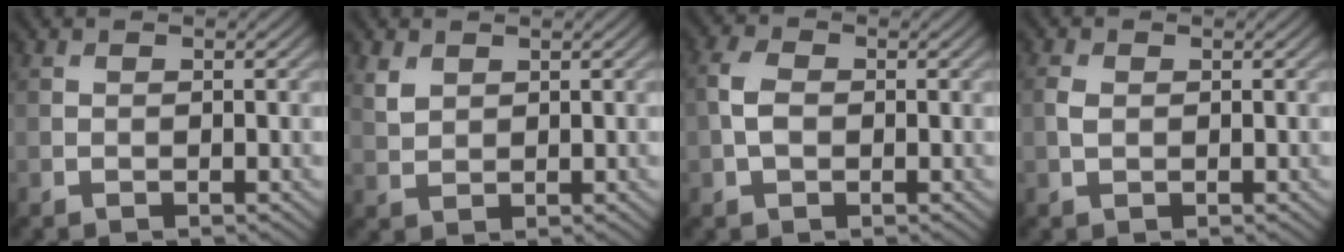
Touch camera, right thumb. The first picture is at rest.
{"total": 2.3, "force": [1.4, 1.5, 1.0], "torque": [-0.030, -0.003, 0.031]}
{"total": 3.3, "force": [-0.2, 2.3, 2.4], "torque": [-0.060, 0.004, -0.010]}
{"total": 1.5, "force": [0.1, 1.0, 1.1], "torque": [-0.030, 0.001, 0.002]}